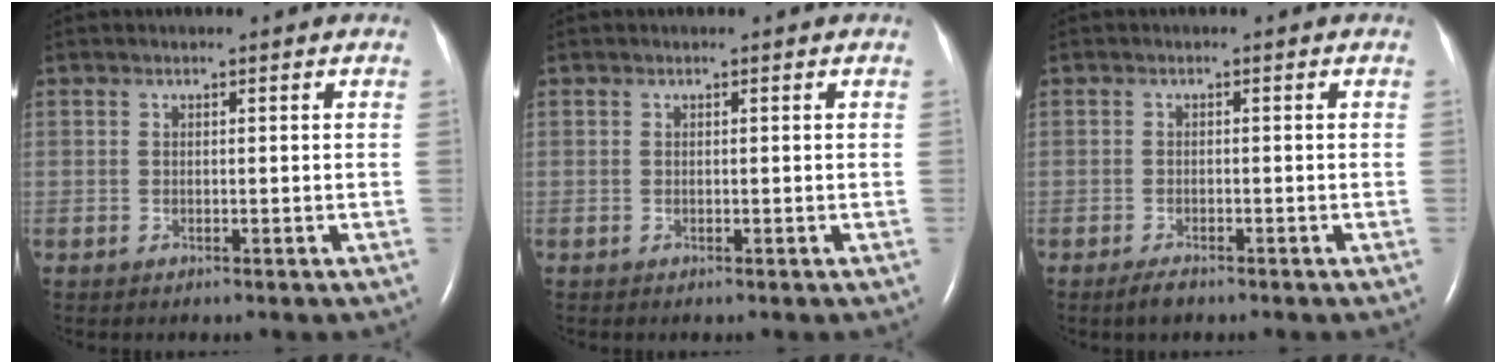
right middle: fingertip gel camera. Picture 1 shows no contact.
{"total": 0.0}
{"total": 1.9, "force": [-1.5, 0.5, 1.0], "torque": [-0.030, -0.005, -0.024]}